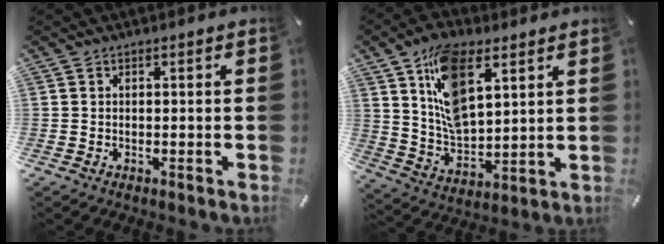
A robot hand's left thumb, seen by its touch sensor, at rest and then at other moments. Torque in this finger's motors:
{"motor_torque": [1.50, 1.76, 0.71, 0.15, 0.26]}